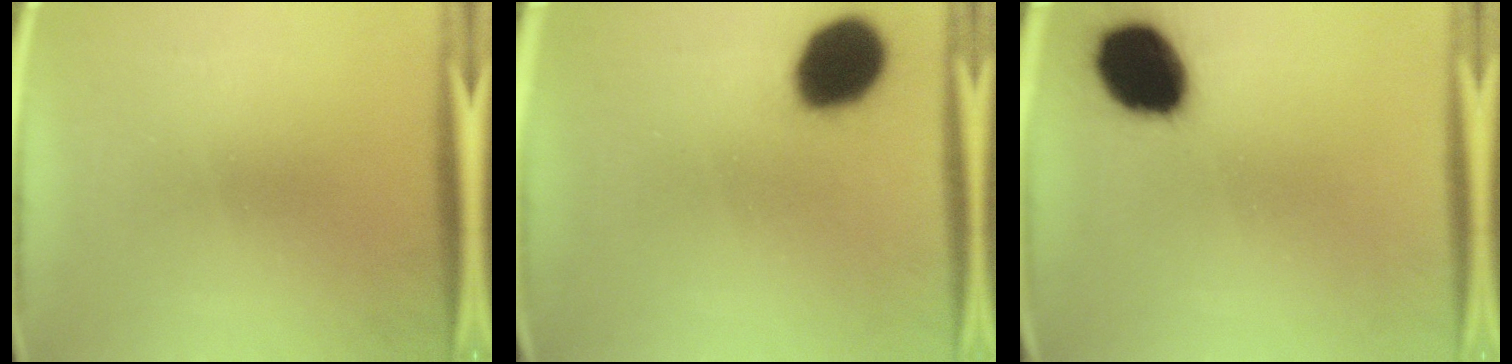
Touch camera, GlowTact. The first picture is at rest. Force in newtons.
{"total": 15.0}
{"total": 16.8}